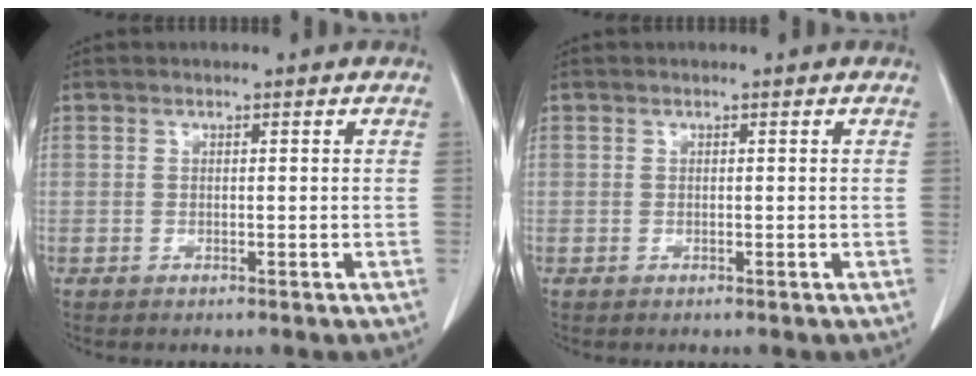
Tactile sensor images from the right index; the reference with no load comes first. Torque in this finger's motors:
{"motor_torque": [0.00, 0.00, 0.00, 0.00]}